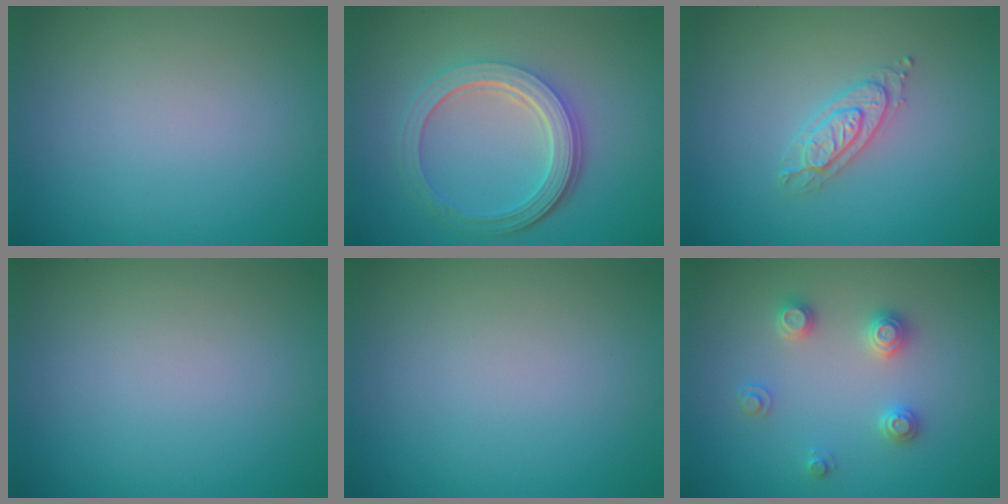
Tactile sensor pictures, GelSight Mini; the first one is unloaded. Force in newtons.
{"total": 5.2, "press": 3.8, "slide": 3.5}
{"total": 2.2, "press": 2.2, "slide": 0.3}
{"total": 0.0}
{"total": 0.0}
{"total": 2.5, "press": 2.5, "slide": 0.3}